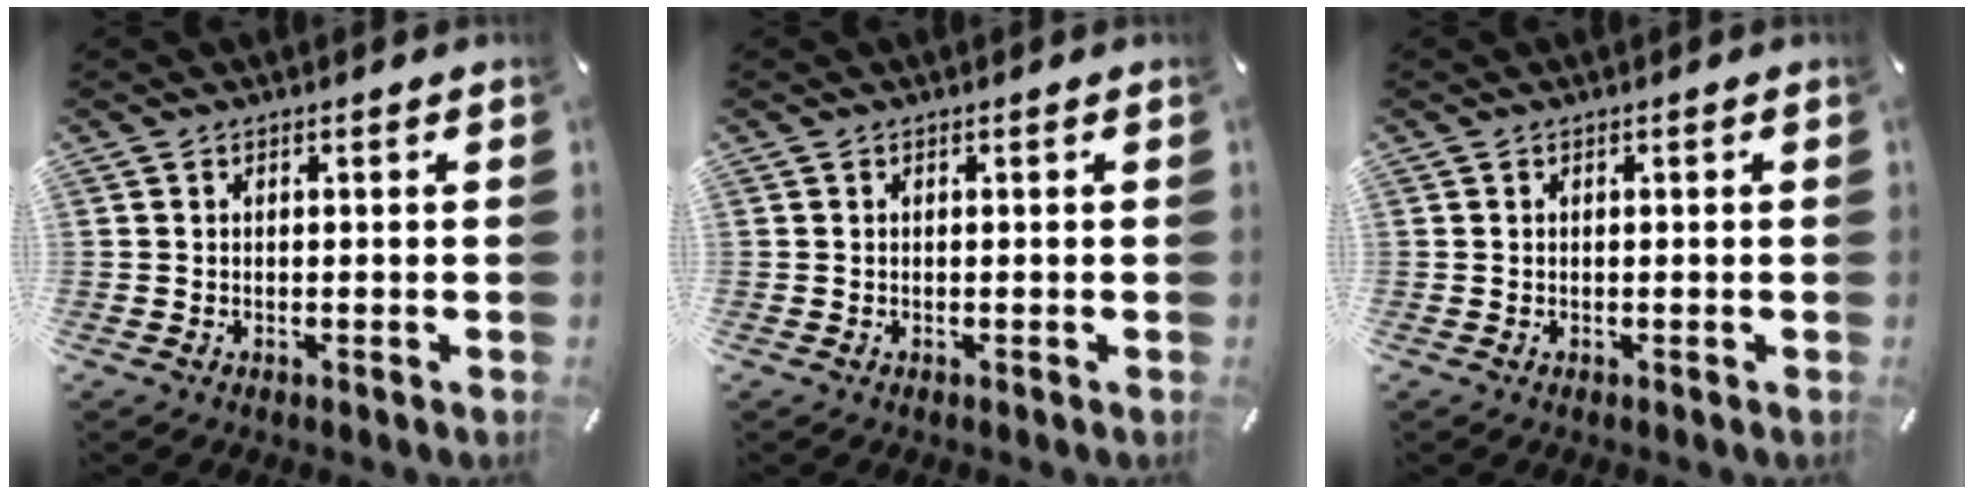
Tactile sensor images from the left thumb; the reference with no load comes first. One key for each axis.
{"total": 0.0}
{"total": 0.0}